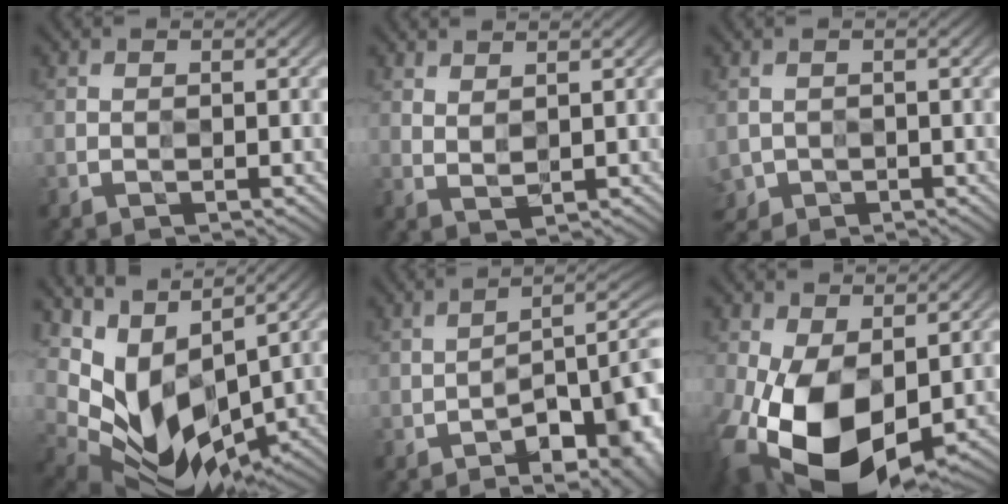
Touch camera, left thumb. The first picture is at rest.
{"total": 2.3, "force": [2.3, -0.2, -0.1], "torque": [-0.012, -0.002, 0.045]}
{"total": 2.7, "force": [-0.7, 2.5, 0.7], "torque": [-0.034, -0.019, -0.011]}
{"total": 9.3, "force": [4.6, 5.4, 6.0], "torque": [-0.141, -0.011, 0.100]}
{"total": 11.9, "force": [-5.3, 5.1, 9.3], "torque": [-0.106, 0.006, -0.068]}
{"total": 14.0, "force": [-2.6, 9.3, 10.2], "torque": [-0.242, -0.044, -0.024]}